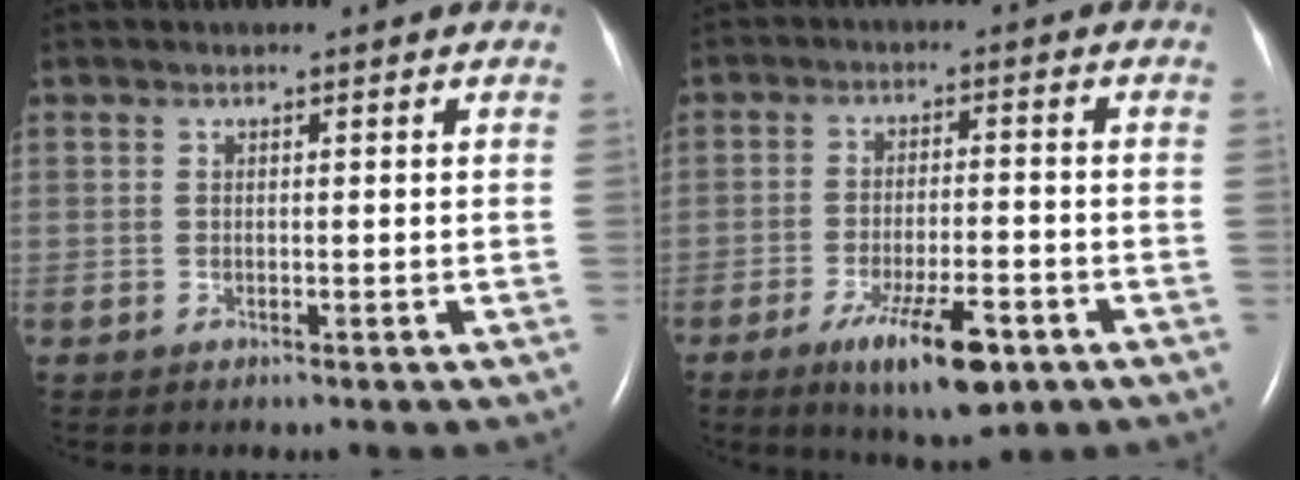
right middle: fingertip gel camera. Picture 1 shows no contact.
{"total": 10.3, "force": [-5.7, 2.4, 8.3], "torque": [-0.144, -0.016, -0.084]}